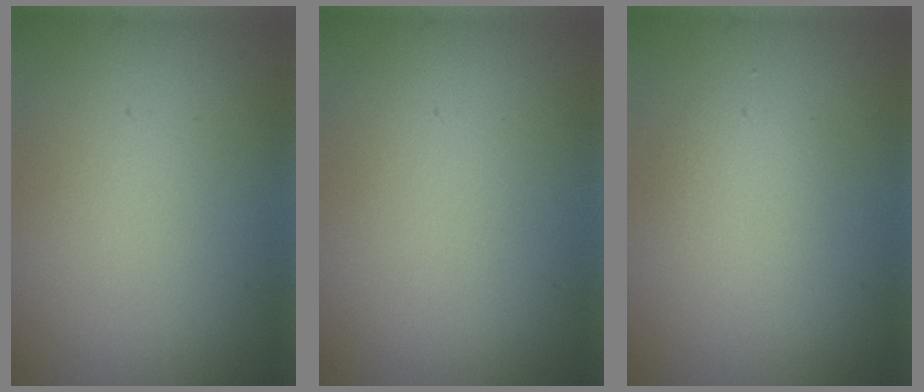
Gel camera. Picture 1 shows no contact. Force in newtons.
{"total": 0.0}
{"total": 1.9, "press": 1.9, "slide": 0.1}